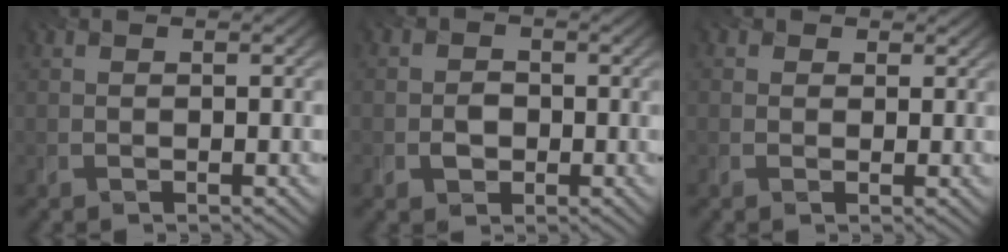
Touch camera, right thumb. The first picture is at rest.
{"total": 2.1, "force": [-0.5, 1.9, 0.7], "torque": [-0.009, -0.004, -0.013]}
{"total": 1.2, "force": [0.6, 1.0, 0.1], "torque": [0.002, -0.005, 0.005]}